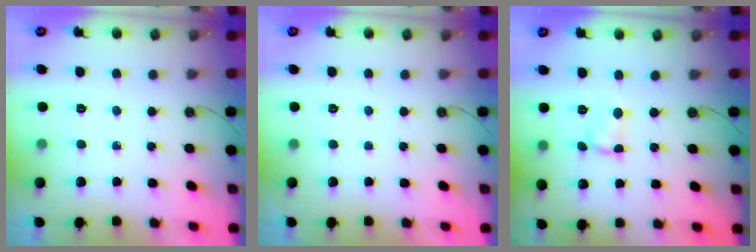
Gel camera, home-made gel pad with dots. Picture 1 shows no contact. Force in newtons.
{"total": 0.0}
{"total": 2.5, "press": 2.5, "slide": 0.3}